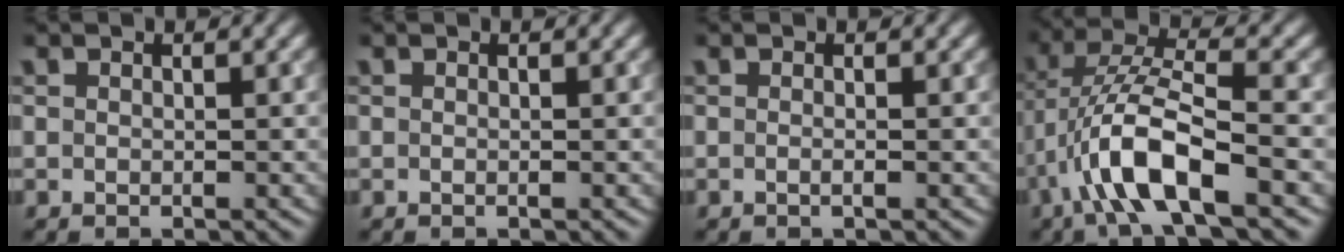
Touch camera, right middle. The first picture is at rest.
{"total": 0.0}
{"total": 0.8, "force": [-0.1, 0.3, 0.8], "torque": [-0.011, -0.006, -0.007]}
{"total": 8.0, "force": [-3.6, 2.2, 6.9], "torque": [-0.136, 0.010, -0.074]}